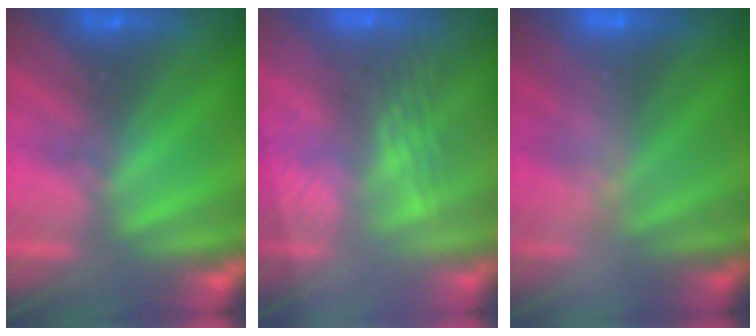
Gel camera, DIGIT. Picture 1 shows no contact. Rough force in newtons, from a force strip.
{"total": 2.9}
{"total": 2.4}